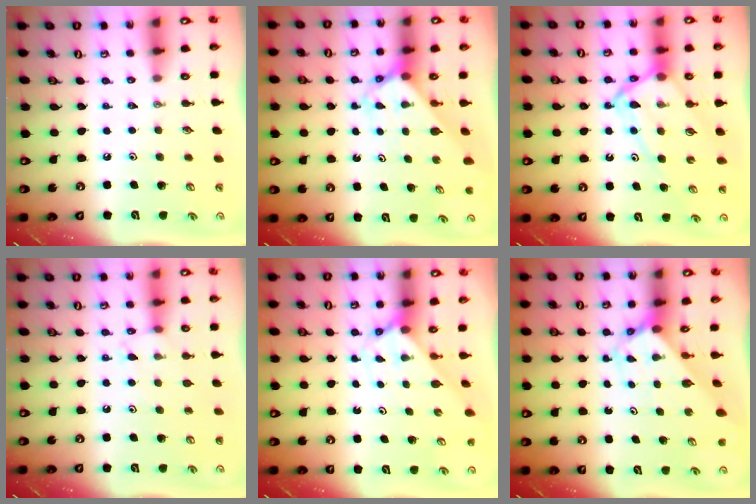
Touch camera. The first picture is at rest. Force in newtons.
{"total": 2.9, "press": 2.9, "slide": 0.1}
{"total": 11.1, "press": 11.0, "slide": 1.3}
{"total": 5.2, "press": 5.1, "slide": 0.7}
{"total": 2.6, "press": 2.6, "slide": 0.2}
{"total": 2.7, "press": 2.7, "slide": 0.3}